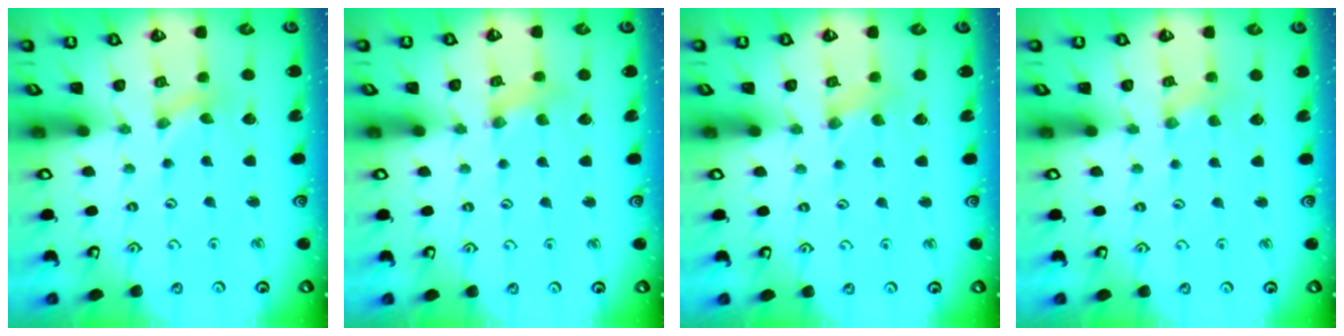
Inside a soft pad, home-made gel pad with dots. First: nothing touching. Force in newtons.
{"total": 1.6, "press": 1.6, "slide": 0.2}
{"total": 2.9, "press": 2.9, "slide": 0.6}
{"total": 1.5, "press": 1.5, "slide": 0.3}